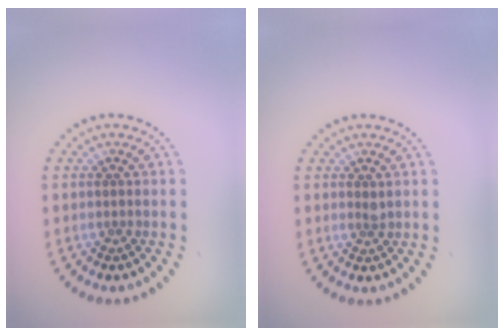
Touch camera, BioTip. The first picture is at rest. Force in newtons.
{"total": 0.6, "press": 0.5, "slide": 0.2}